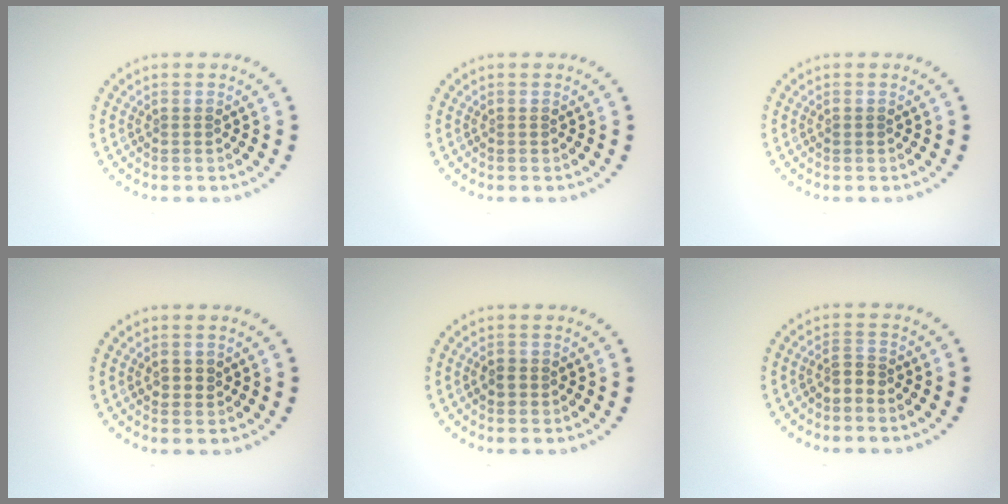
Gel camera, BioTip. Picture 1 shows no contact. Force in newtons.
{"total": 0.0}
{"total": 0.5, "press": 0.4, "slide": 0.3}
{"total": 1.1, "press": 1.1, "slide": 0.2}
{"total": 1.0, "press": 1.0, "slide": 0.1}
{"total": 1.6, "press": 1.2, "slide": 1.1}